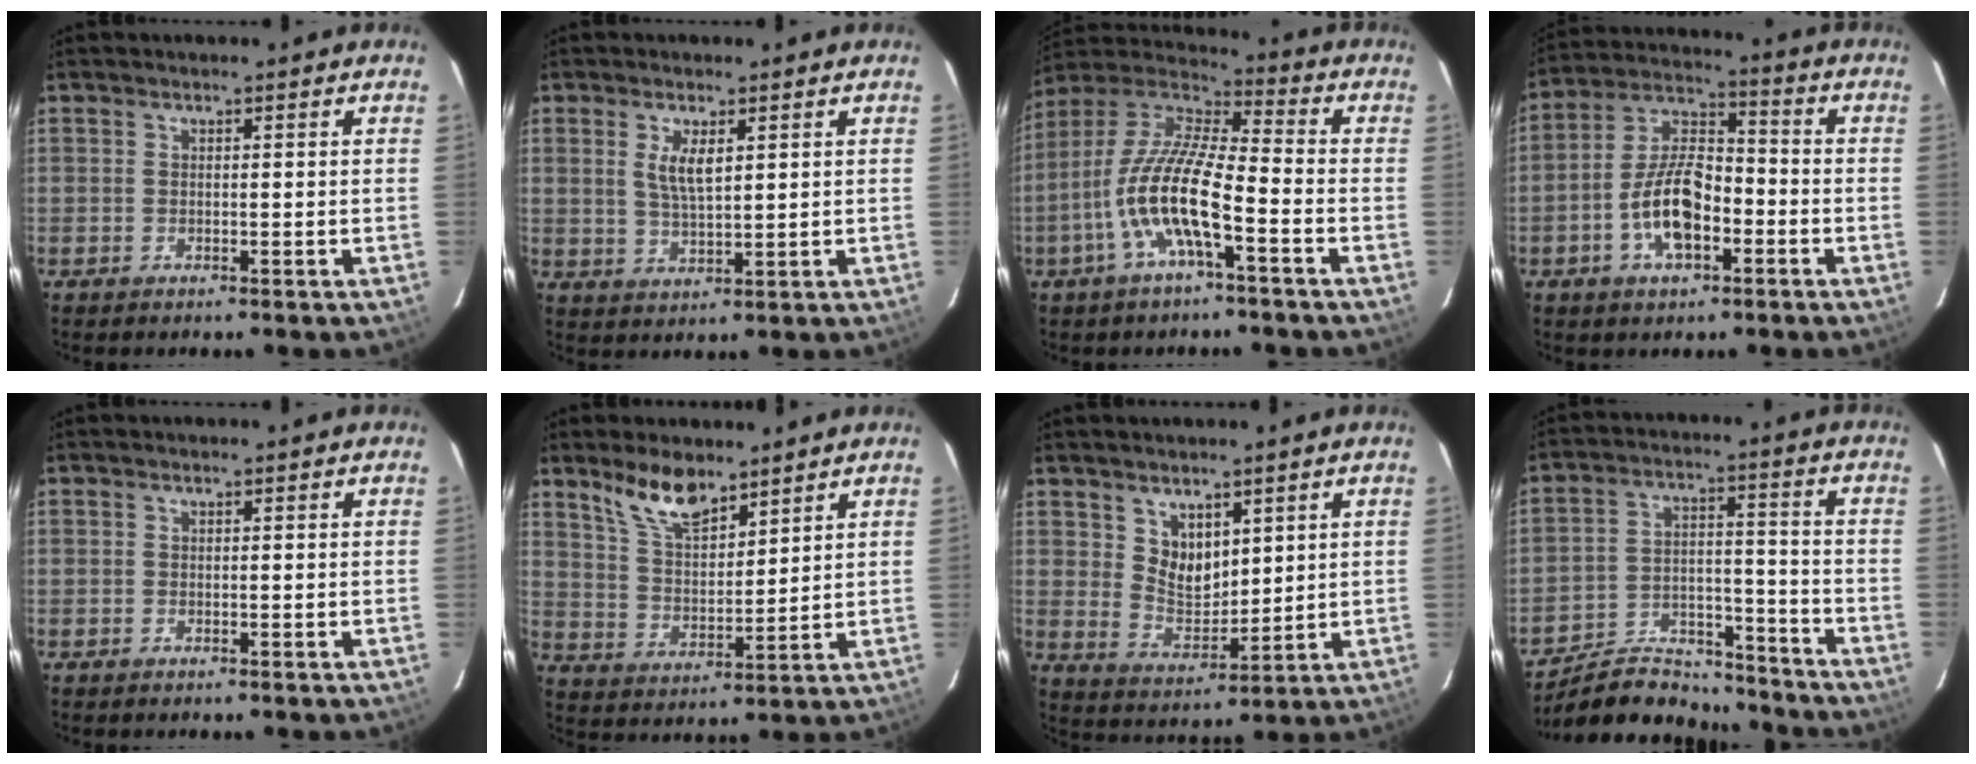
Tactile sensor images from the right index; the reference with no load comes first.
{"total": 4.9, "force": [1.7, 1.7, 4.3], "torque": [-0.080, -0.003, 0.036]}
{"total": 14.2, "force": [-5.4, 2.9, 12.8], "torque": [-0.258, -0.001, -0.110]}
{"total": 11.9, "force": [-4.4, 5.6, 9.5], "torque": [-0.194, 0.015, -0.076]}
{"total": 0.0}
{"total": 9.3, "force": [7.1, 3.2, 5.0], "torque": [-0.092, 0.004, 0.141]}
{"total": 6.7, "force": [3.9, 4.3, 3.3], "torque": [-0.049, 0.001, 0.082]}
{"total": 15.5, "force": [-14.1, 5.2, 3.8], "torque": [-0.087, 0.030, -0.217]}